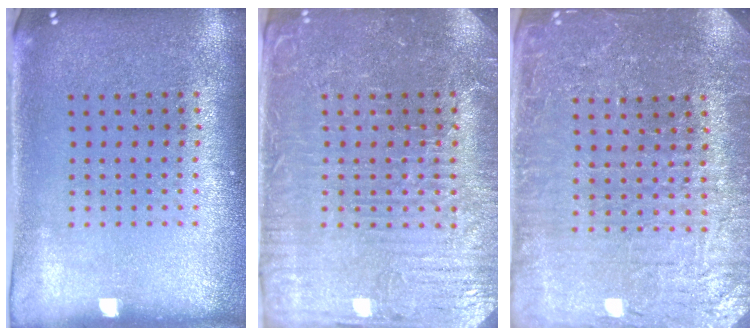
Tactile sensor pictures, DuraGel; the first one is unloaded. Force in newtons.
{"total": 4.1, "press": 3.9, "slide": 1.0}
{"total": 4.4, "press": 4.2, "slide": 1.4}